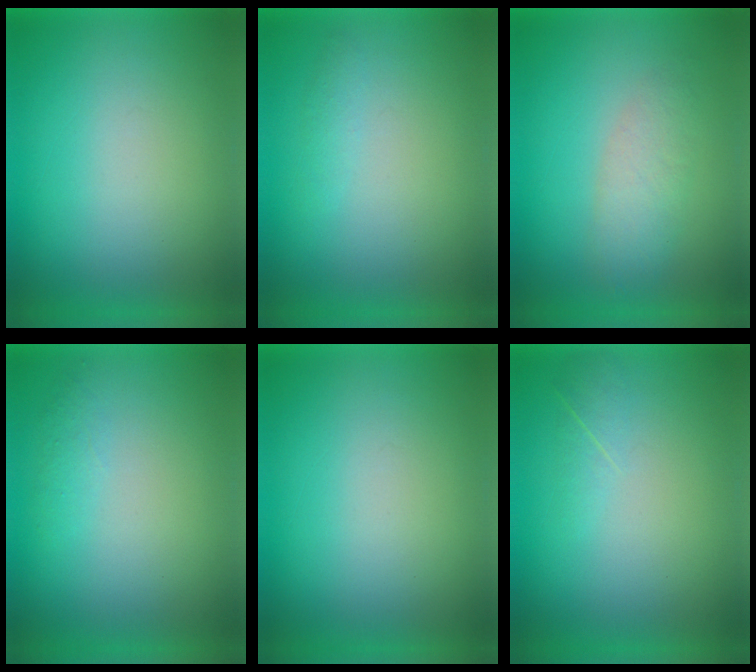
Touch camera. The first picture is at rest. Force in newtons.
{"total": 1.4}
{"total": 2.9}
{"total": 2.1}
{"total": 0.0}
{"total": 1.9}